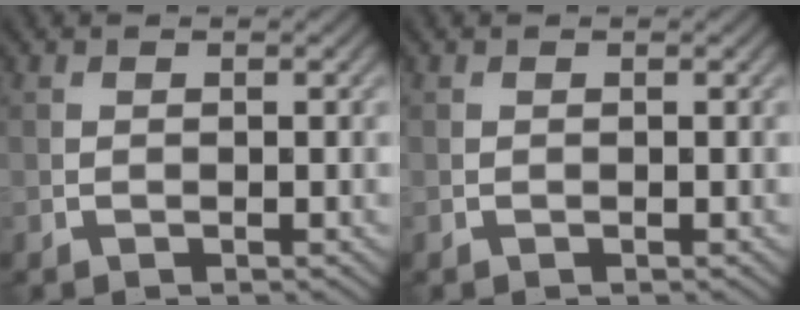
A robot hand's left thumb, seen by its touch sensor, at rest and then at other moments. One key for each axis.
{"total": 0.0}